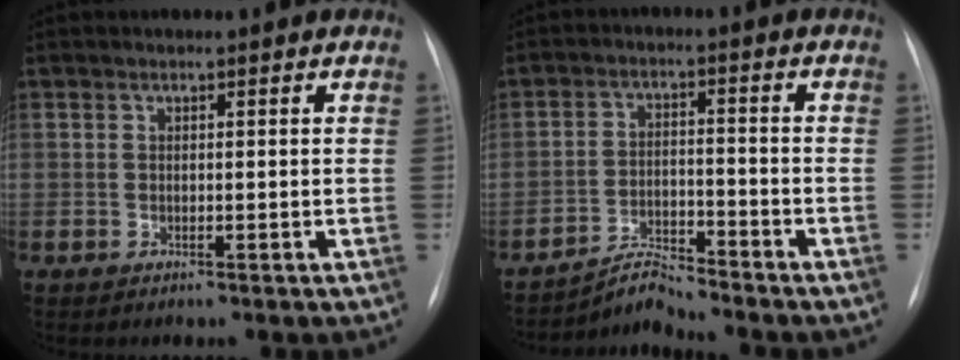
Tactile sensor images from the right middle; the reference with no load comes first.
{"total": 4.4, "force": [-4.4, -0.5, -0.3], "torque": [-0.003, -0.012, -0.074]}